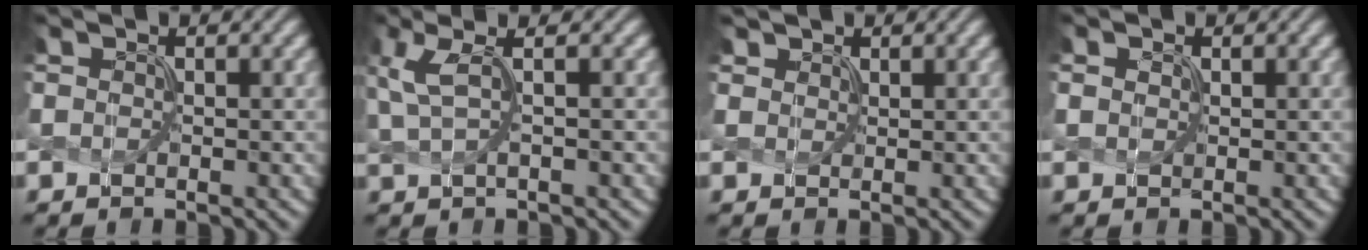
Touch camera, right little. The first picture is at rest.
{"total": 2.7, "force": [1.0, 0.6, 2.5], "torque": [-0.064, 0.010, 0.031]}
{"total": 1.1, "force": [0.7, 0.3, -0.9], "torque": [0.011, 0.001, 0.023]}
{"total": 0.5, "force": [-0.1, 0.3, -0.4], "torque": [0.000, 0.003, 0.010]}